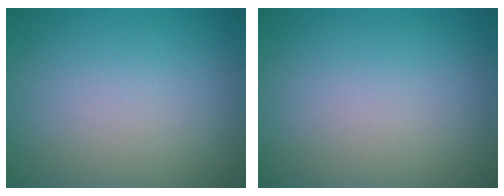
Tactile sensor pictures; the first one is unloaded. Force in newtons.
{"total": 0.0}